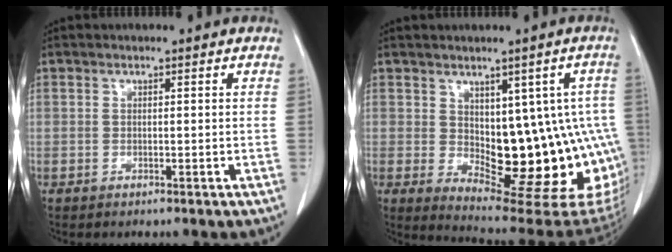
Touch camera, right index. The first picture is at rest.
{"total": 17.8, "force": [-1.4, 8.2, 15.7], "torque": [-0.139, 0.011, 0.007]}